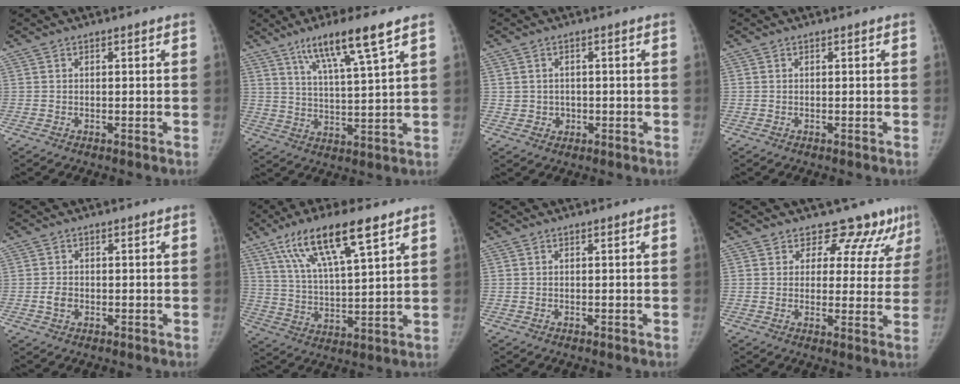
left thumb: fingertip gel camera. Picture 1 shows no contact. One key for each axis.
{"total": 11.5, "fx": 7.0, "fy": 0.7, "fz": 9.0, "tx": -0.159, "ty": -0.028, "tz": 0.126}
{"total": 2.5, "fx": -0.2, "fy": 2.4, "fz": 0.6, "tx": 0.004, "ty": 0.005, "tz": 0.002}
{"total": 0.0}
{"total": 2.4, "fx": -0.5, "fy": 1.9, "fz": 1.4, "tx": -0.019, "ty": 0.003, "tz": -0.009}
{"total": 15.7, "fx": 9.0, "fy": 4.0, "fz": 12.2, "tx": -0.209, "ty": -0.020, "tz": 0.170}
{"total": 0.0}
{"total": 9.3, "fx": 7.8, "fy": 4.6, "fz": 1.8, "tx": 0.026, "ty": -0.043, "tz": 0.080}